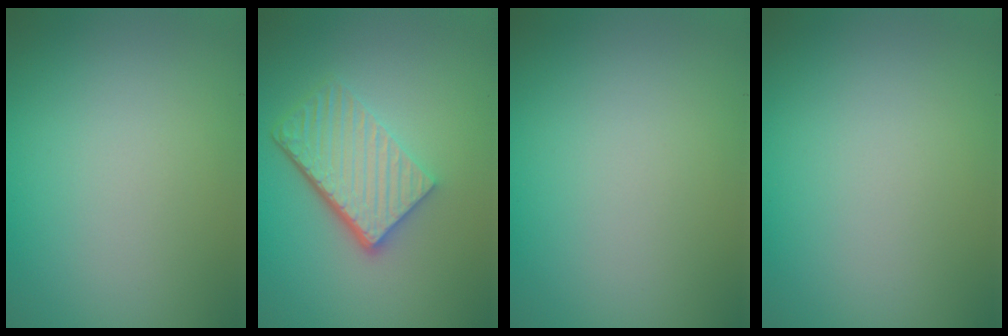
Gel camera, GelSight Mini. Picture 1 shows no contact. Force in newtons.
{"total": 5.5, "press": 3.9, "slide": 3.9}
{"total": 0.0}
{"total": 0.0}